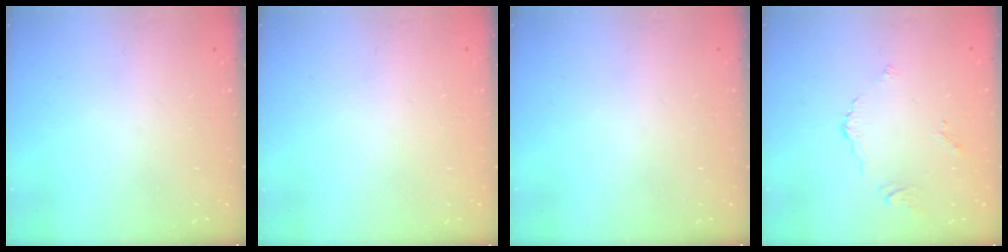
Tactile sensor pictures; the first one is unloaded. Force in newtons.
{"total": 1.4, "press": 1.4, "slide": 0.1}
{"total": 0.0}
{"total": 3.7, "press": 3.7, "slide": 0.4}